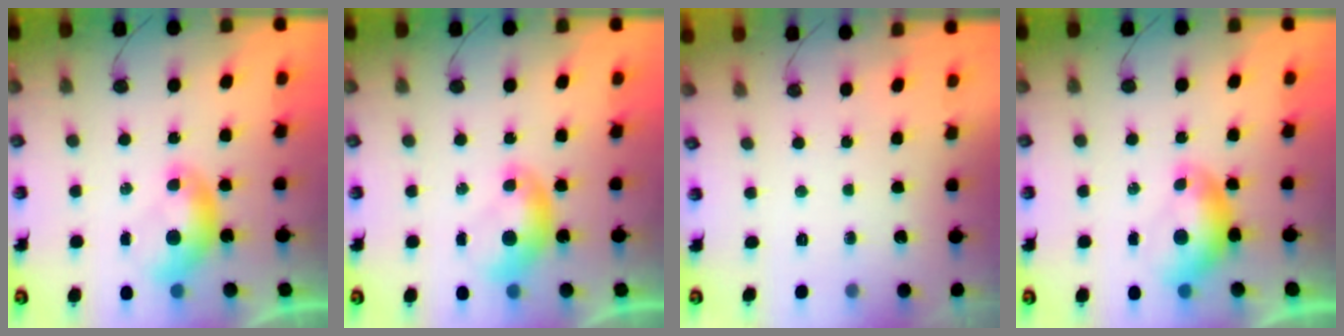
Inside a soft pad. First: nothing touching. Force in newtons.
{"total": 0.0}
{"total": 0.0}
{"total": 0.0}